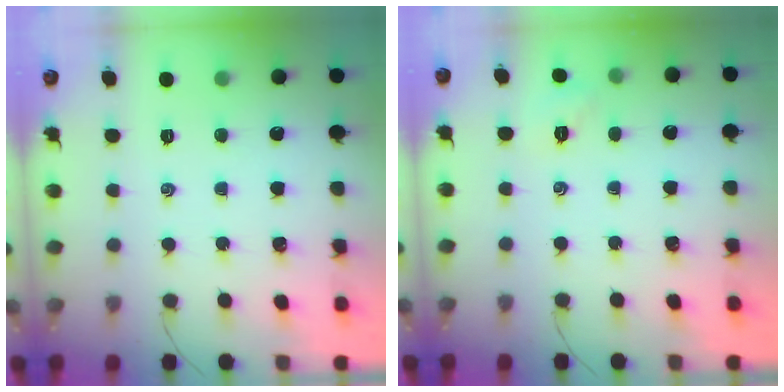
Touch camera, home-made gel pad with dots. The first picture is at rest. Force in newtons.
{"total": 2.1, "press": 2.0, "slide": 0.6}